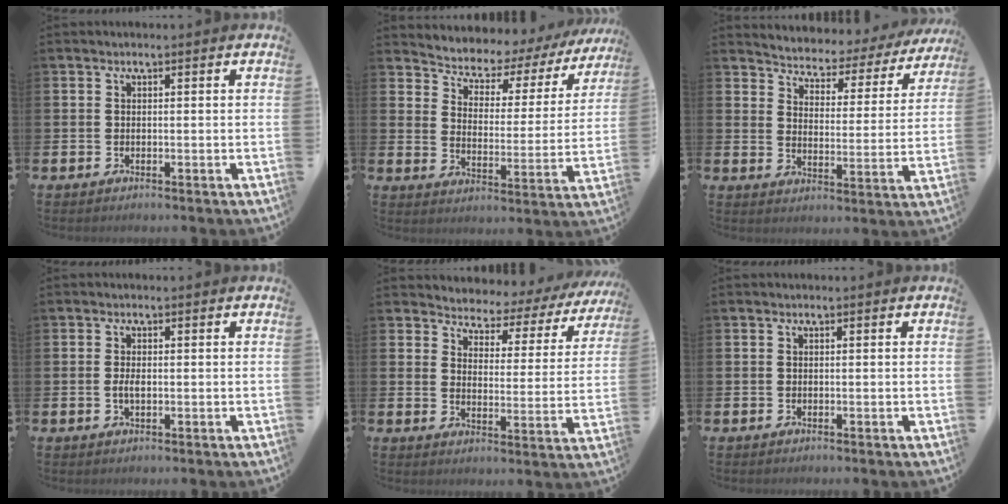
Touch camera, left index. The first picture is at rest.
{"total": 5.1, "force": [4.7, 1.8, 0.5], "torque": [-0.045, -0.042, 0.075]}
{"total": 3.7, "force": [3.5, 1.2, 0.1], "torque": [-0.031, -0.035, 0.052]}
{"total": 1.5, "force": [-0.2, 0.7, 1.3], "torque": [-0.025, 0.003, -0.004]}
{"total": 3.1, "force": [2.8, 1.3, -0.1], "torque": [-0.024, -0.032, 0.038]}
{"total": 0.0}